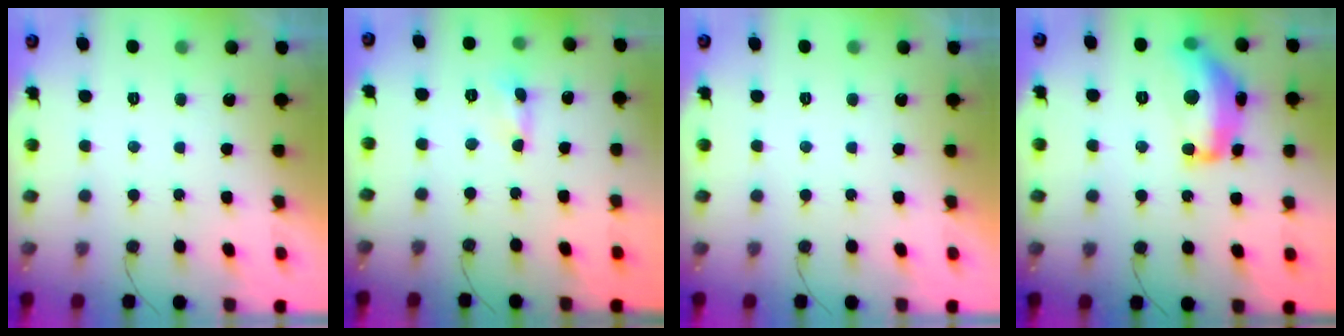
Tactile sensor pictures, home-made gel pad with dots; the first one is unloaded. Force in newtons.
{"total": 0.0}
{"total": 0.0}
{"total": 16.0, "press": 16.0, "slide": 1.1}